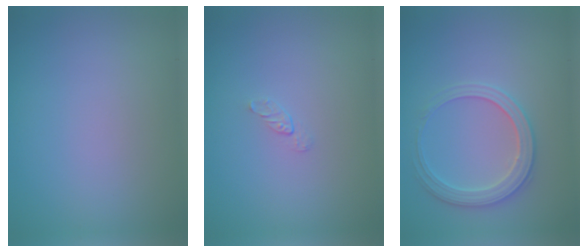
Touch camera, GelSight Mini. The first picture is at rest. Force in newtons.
{"total": 0.5, "press": 0.3, "slide": 0.4}
{"total": 3.0, "press": 2.9, "slide": 0.2}